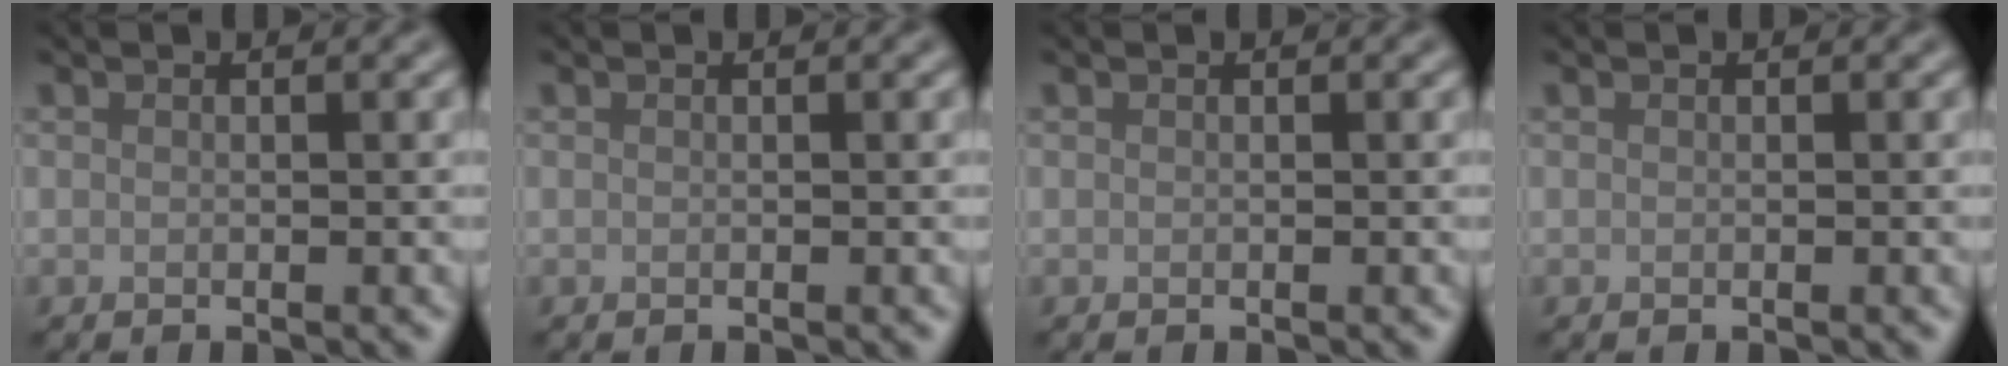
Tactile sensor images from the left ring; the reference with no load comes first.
{"total": 0.0}
{"total": 0.0}
{"total": 0.0}